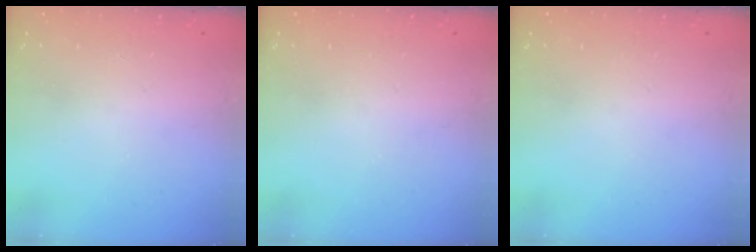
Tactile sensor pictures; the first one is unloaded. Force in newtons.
{"total": 0.0}
{"total": 0.0}